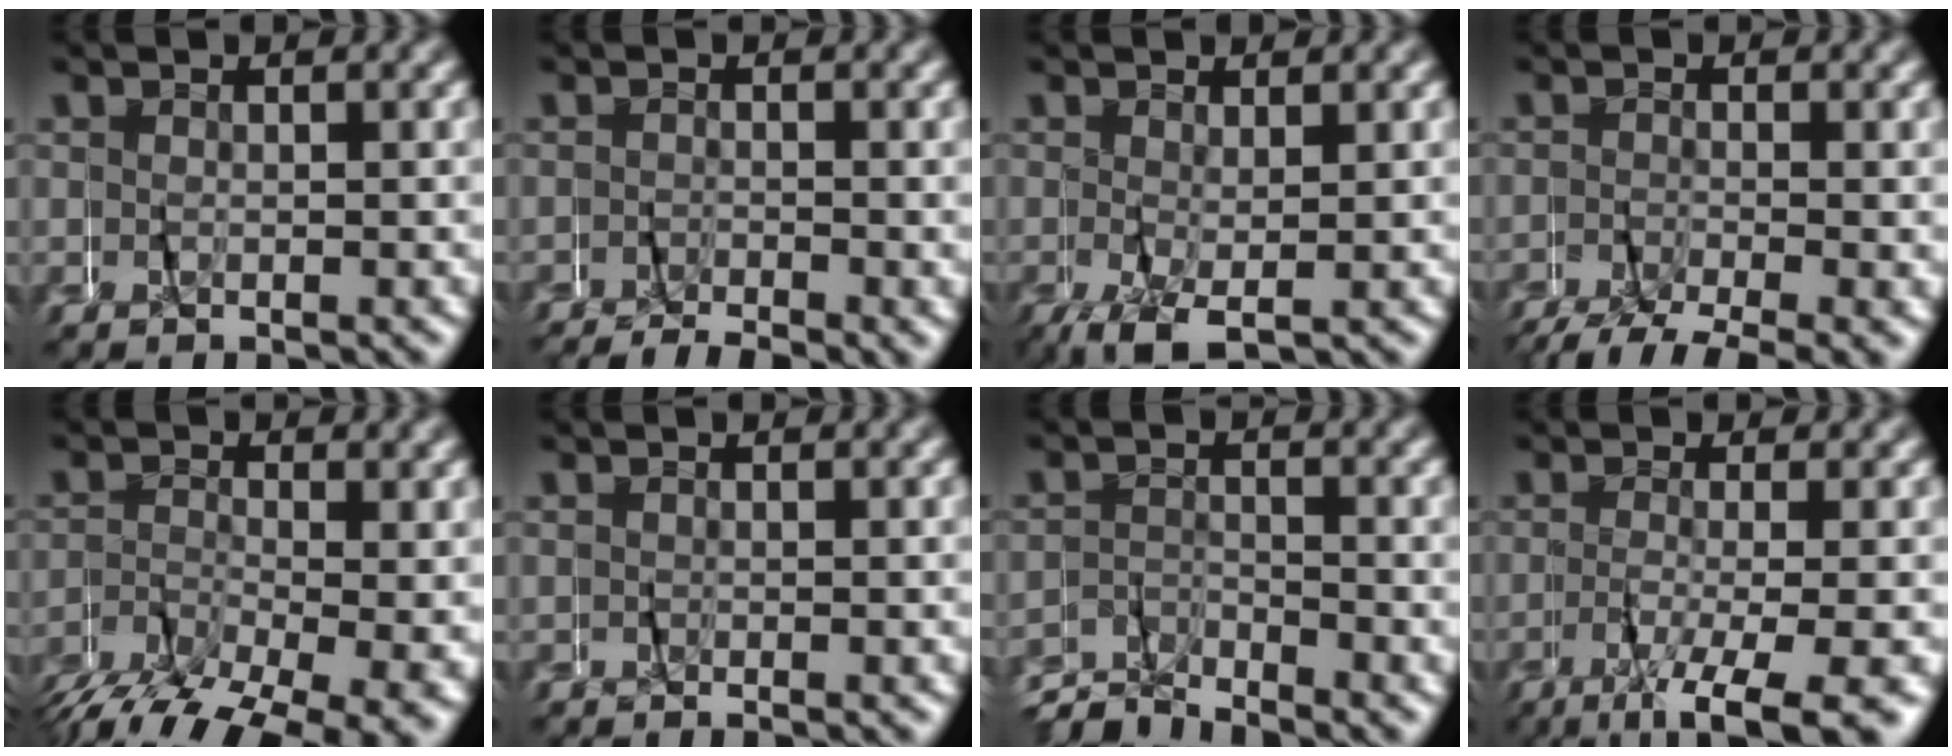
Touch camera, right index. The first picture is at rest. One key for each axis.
{"total": 3.2, "fx": -2.6, "fy": 1.2, "fz": 1.3, "tx": -0.017, "ty": -0.006, "tz": -0.045}
{"total": 3.4, "fx": -1.8, "fy": 0.9, "fz": 2.7, "tx": -0.049, "ty": -0.016, "tz": -0.016}
{"total": 5.2, "fx": -4.2, "fy": 1.6, "fz": 2.6, "tx": -0.045, "ty": -0.016, "tz": -0.062}
{"total": 7.2, "fx": -5.6, "fy": 2.0, "fz": 4.0, "tx": -0.071, "ty": -0.024, "tz": -0.082}
{"total": 0.8, "fx": 0.2, "fy": 0.6, "fz": 0.5, "tx": -0.011, "ty": 0.009, "tz": -0.003}
{"total": 3.9, "fx": -3.8, "fy": -0.5, "fz": -1.0, "tx": 0.024, "ty": 0.001, "tz": -0.075}
{"total": 6.1, "fx": -4.8, "fy": 0.1, "fz": 3.8, "tx": -0.059, "ty": -0.016, "tz": -0.069}